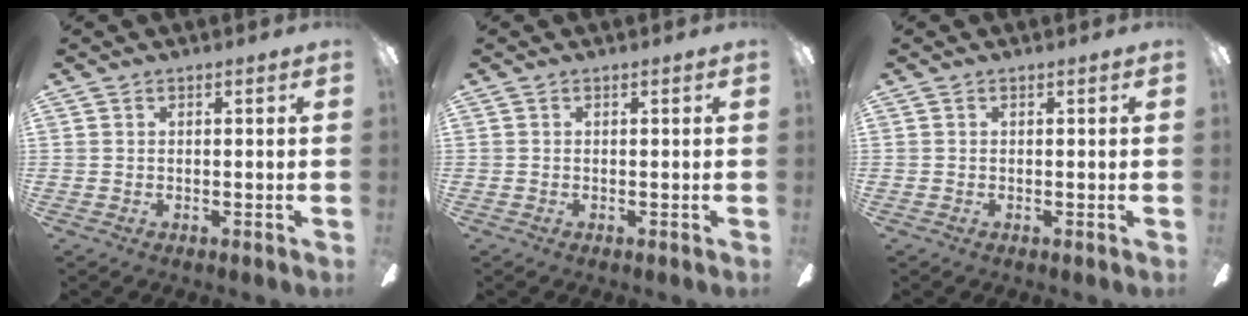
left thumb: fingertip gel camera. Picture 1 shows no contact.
{"total": 0.0}
{"total": 0.0}